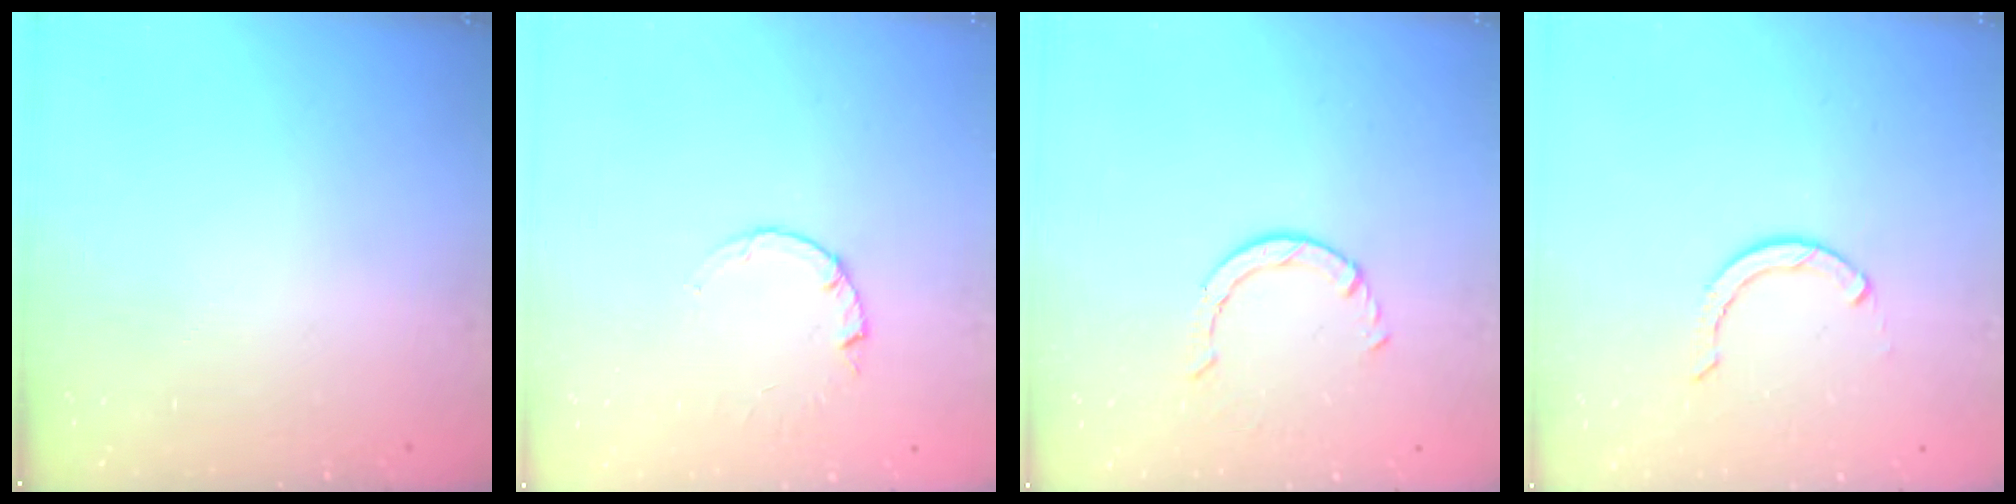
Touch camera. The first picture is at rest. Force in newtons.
{"total": 1.0, "press": 0.9, "slide": 0.3}
{"total": 2.5, "press": 2.5, "slide": 0.3}
{"total": 2.6, "press": 2.6, "slide": 0.1}